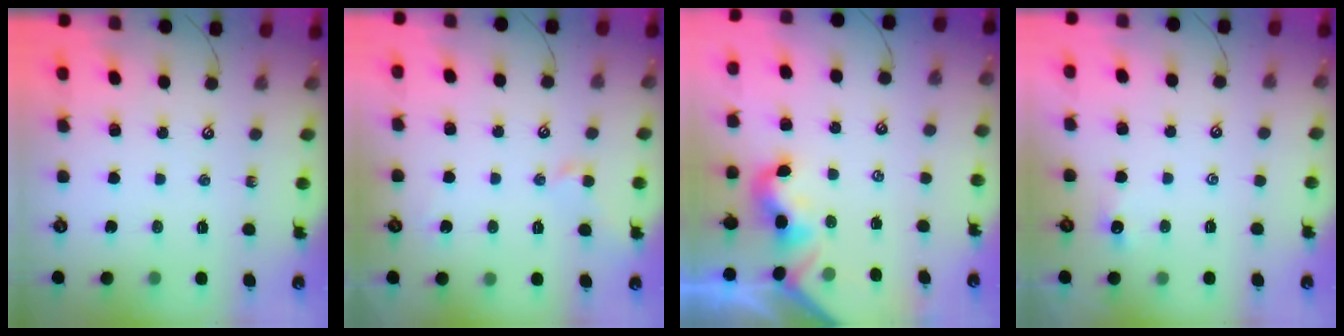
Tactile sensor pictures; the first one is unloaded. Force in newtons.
{"total": 1.5, "press": 1.4, "slide": 0.3}
{"total": 1.4, "press": 1.2, "slide": 0.7}
{"total": 0.0}